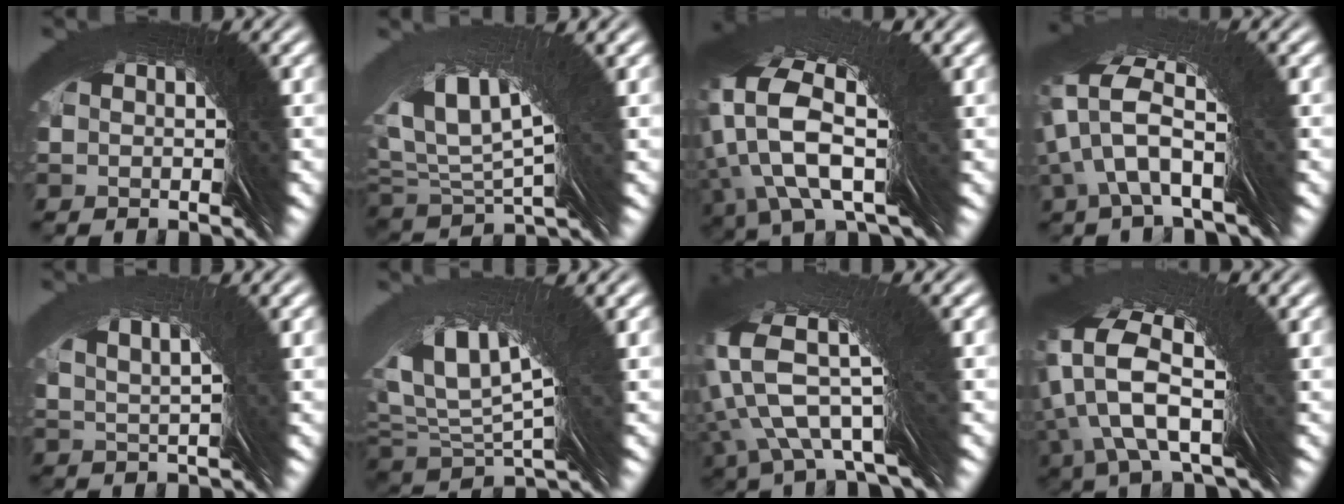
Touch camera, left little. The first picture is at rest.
{"total": 4.8, "force": [3.6, -1.4, 3.0], "torque": [-0.055, 0.038, 0.059]}
{"total": 5.8, "force": [4.5, -1.4, 3.4], "torque": [-0.053, 0.050, 0.057]}
{"total": 5.0, "force": [3.9, -3.1, -0.3], "torque": [0.016, 0.060, 0.044]}
{"total": 7.5, "force": [5.2, -5.2, -1.3], "torque": [0.045, 0.059, 0.070]}
{"total": 5.3, "force": [3.8, -1.9, 3.3], "torque": [-0.052, 0.045, 0.059]}
{"total": 4.9, "force": [2.9, -1.5, 3.5], "torque": [-0.053, 0.052, 0.032]}
{"total": 5.3, "force": [4.2, -2.7, 1.6], "torque": [-0.027, 0.048, 0.053]}